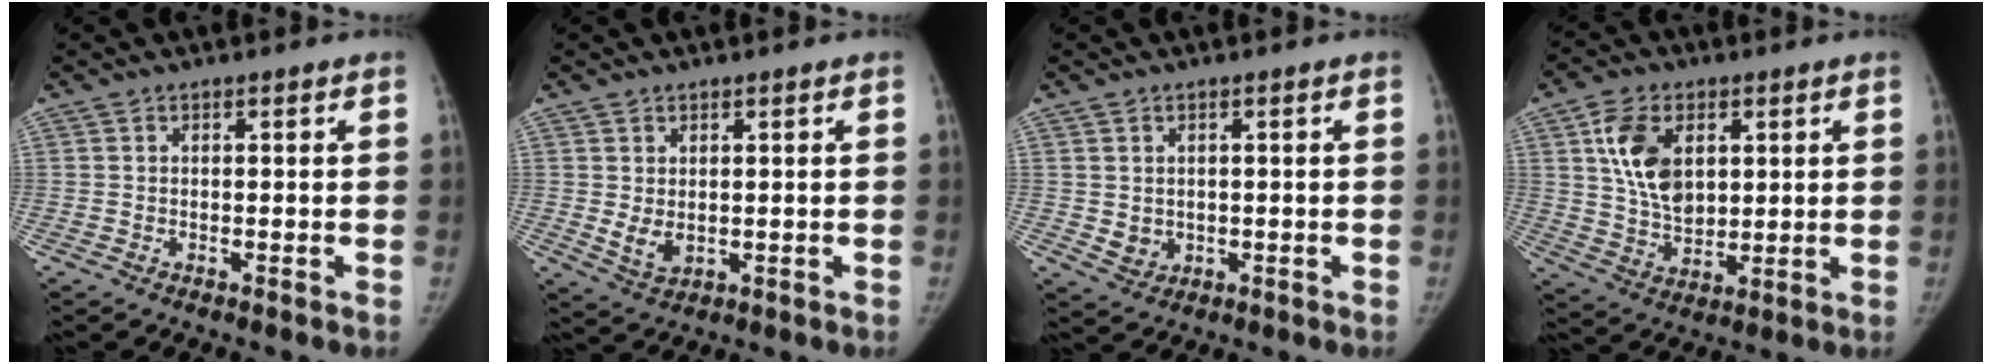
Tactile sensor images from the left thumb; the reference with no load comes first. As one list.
[{"total": 4.0, "force": [0.2, 2.8, 2.9], "torque": [-0.046, -0.006, 0.014]}, {"total": 3.5, "force": [0.0, 3.1, 1.6], "torque": [-0.014, 0.001, 0.012]}, {"total": 12.2, "force": [3.6, 8.2, 8.4], "torque": [-0.123, -0.017, 0.071]}]